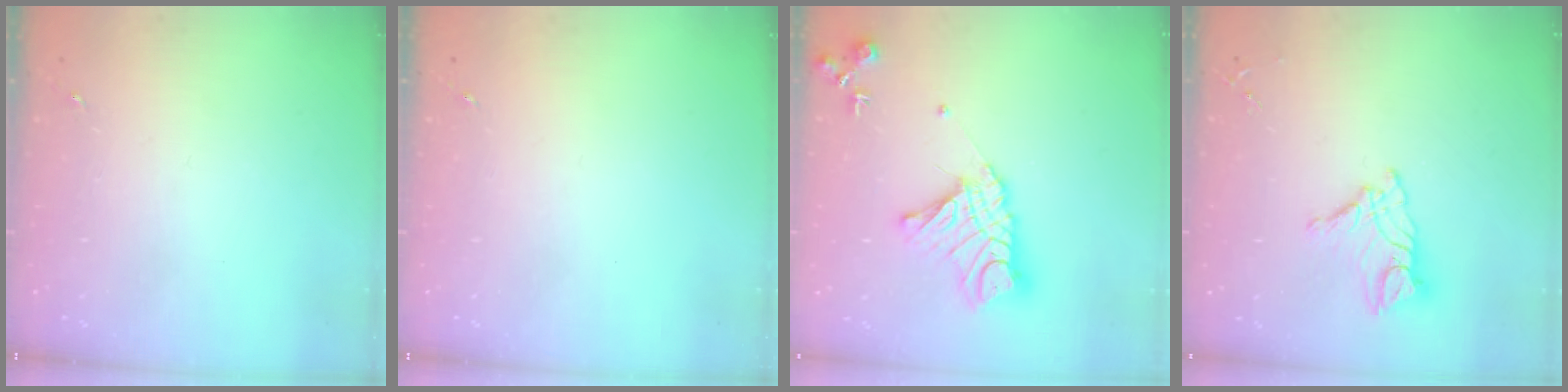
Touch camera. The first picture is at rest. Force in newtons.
{"total": 0.0}
{"total": 15.8, "press": 15.7, "slide": 1.4}
{"total": 11.3, "press": 11.2, "slide": 1.1}